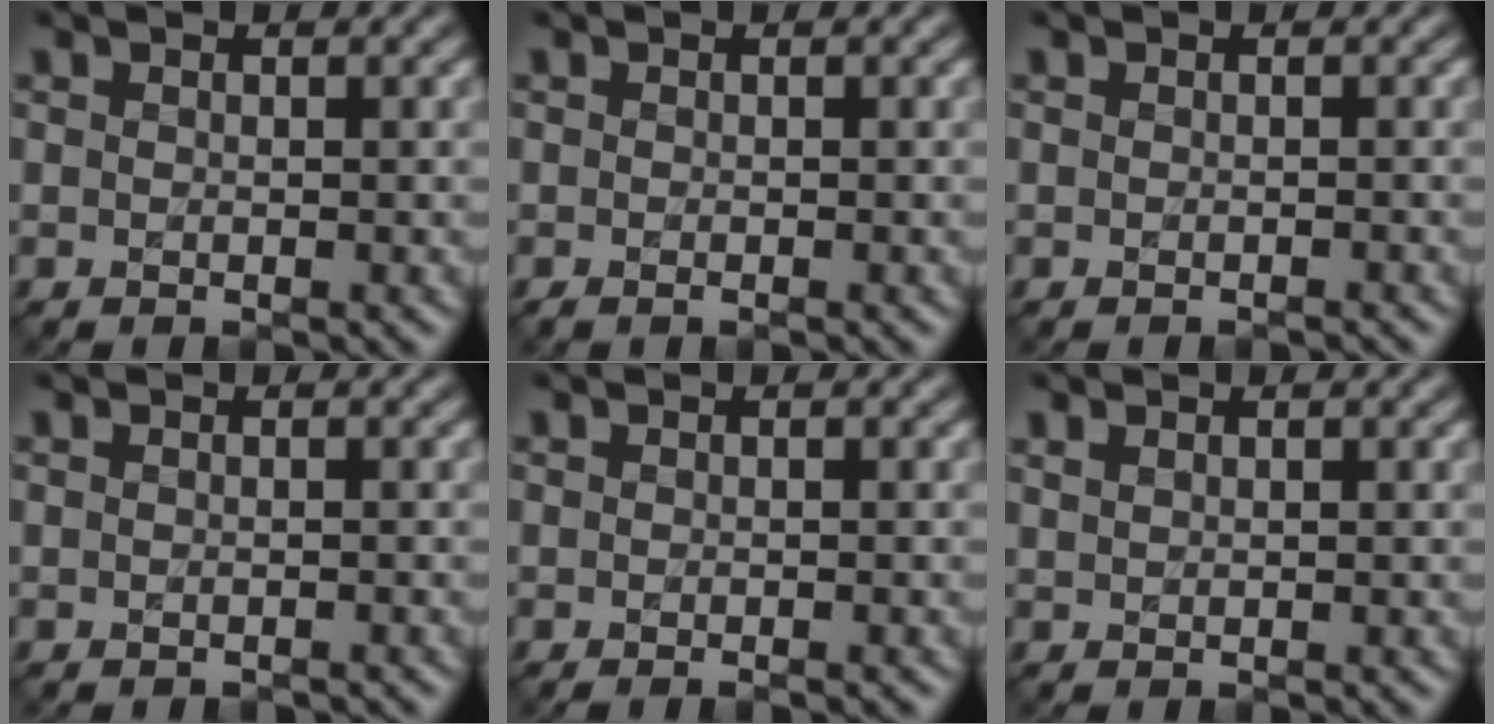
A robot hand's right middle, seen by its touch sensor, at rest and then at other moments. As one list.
[{"total": 0.5, "force": [-0.3, 0.1, 0.4], "torque": [-0.007, -0.002, -0.005]}, {"total": 0.8, "force": [-0.7, 0.0, 0.2], "torque": [0.000, 0.000, -0.011]}, {"total": 0.6, "force": [-0.6, 0.0, 0.1], "torque": [0.001, -0.003, -0.010]}, {"total": 0.9, "force": [-0.7, 0.1, 0.6], "torque": [-0.005, -0.001, -0.009]}, {"total": 0.6, "force": [0.5, 0.3, 0.3], "torque": [-0.008, 0.001, 0.013]}]